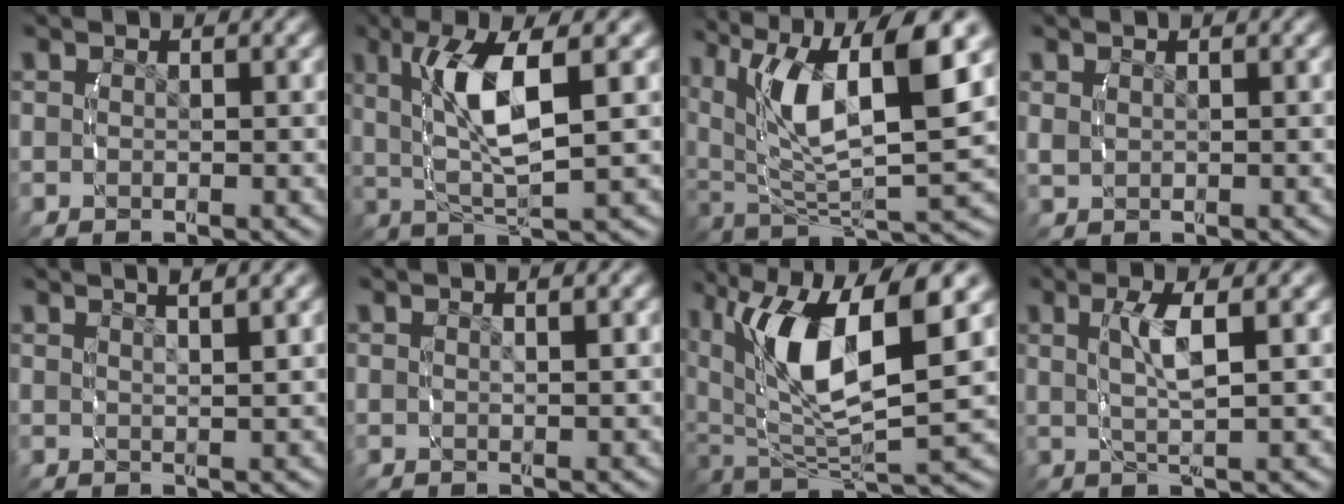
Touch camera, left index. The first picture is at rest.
{"total": 6.5, "force": [1.5, 1.8, 6.0], "torque": [-0.126, -0.001, 0.033]}
{"total": 10.7, "force": [2.8, 4.9, 9.1], "torque": [-0.167, -0.007, 0.054]}
{"total": 0.8, "force": [0.5, 0.5, 0.4], "torque": [-0.017, -0.004, 0.018]}
{"total": 3.5, "force": [2.7, -0.1, 2.1], "torque": [-0.030, 0.005, 0.047]}
{"total": 1.1, "force": [0.7, -0.7, 0.4], "torque": [-0.005, 0.002, 0.017]}
{"total": 10.6, "force": [2.4, 5.0, 9.0], "torque": [-0.182, -0.017, 0.052]}
{"total": 3.6, "force": [1.1, 0.1, 3.4], "torque": [-0.070, 0.002, 0.026]}